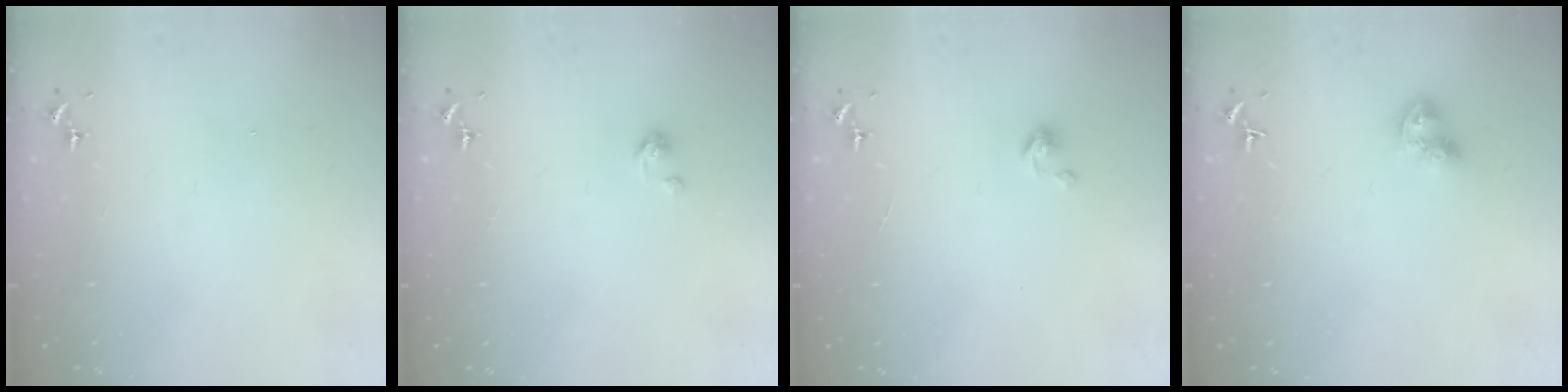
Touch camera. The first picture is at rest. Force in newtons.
{"total": 2.6, "press": 2.6, "slide": 0.4}
{"total": 3.7, "press": 3.7, "slide": 0.3}
{"total": 6.8, "press": 6.8, "slide": 0.5}